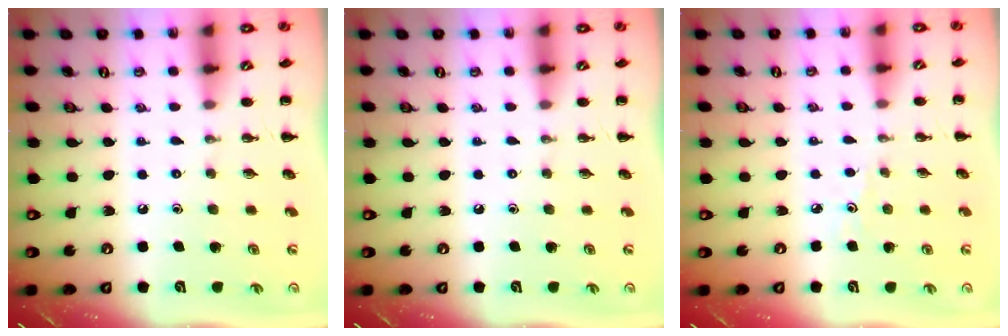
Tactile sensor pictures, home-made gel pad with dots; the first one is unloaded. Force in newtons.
{"total": 0.0}
{"total": 2.2, "press": 2.0, "slide": 0.9}